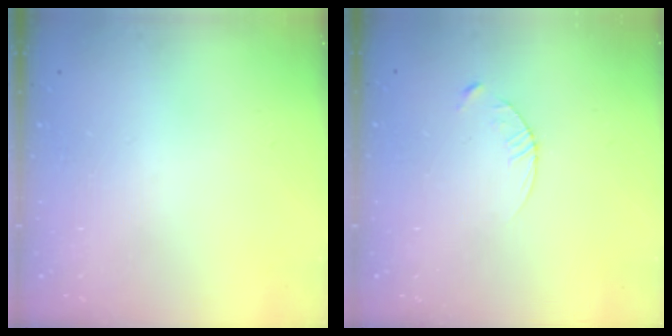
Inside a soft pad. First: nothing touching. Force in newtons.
{"total": 3.4, "press": 3.4, "slide": 0.4}